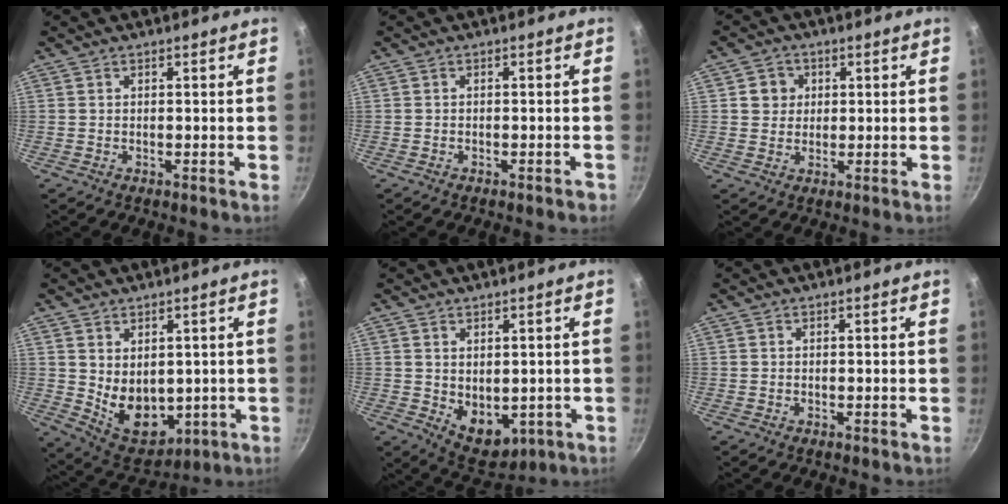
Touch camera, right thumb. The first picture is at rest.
{"total": 1.2, "force": [-0.9, 0.5, 0.7], "torque": [-0.012, 0.017, -0.006]}
{"total": 4.2, "force": [1.0, 4.0, 1.1], "torque": [0.012, 0.005, 0.012]}
{"total": 10.4, "force": [0.9, 7.4, 7.3], "torque": [-0.086, -0.029, 0.044]}
{"total": 7.9, "force": [-0.2, 5.4, 5.8], "torque": [-0.060, -0.017, 0.020]}
{"total": 0.0}